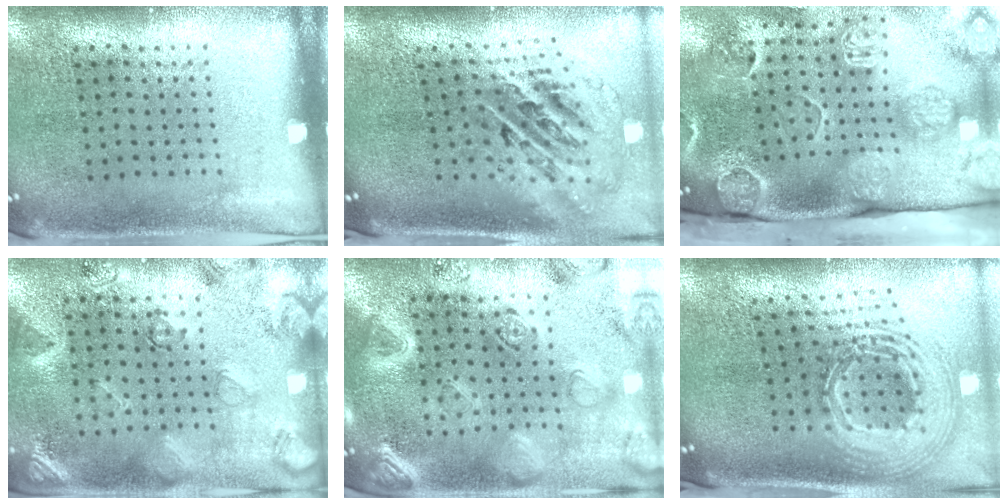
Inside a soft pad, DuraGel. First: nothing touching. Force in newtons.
{"total": 2.8, "press": 1.9, "slide": 2.0}
{"total": 4.2, "press": 3.4, "slide": 2.6}
{"total": 2.5, "press": 1.8, "slide": 1.8}
{"total": 3.0, "press": 2.9, "slide": 0.8}
{"total": 2.8, "press": 1.9, "slide": 2.0}